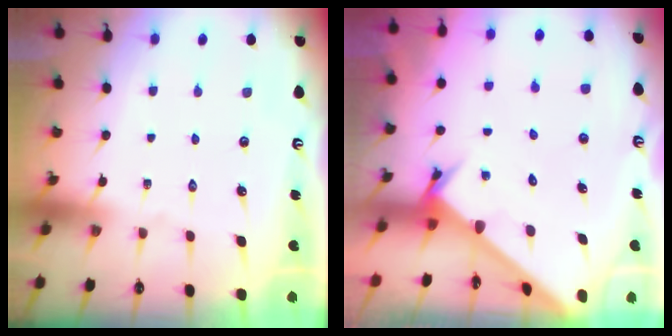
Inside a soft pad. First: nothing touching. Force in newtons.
{"total": 2.6, "press": 2.6, "slide": 0.3}